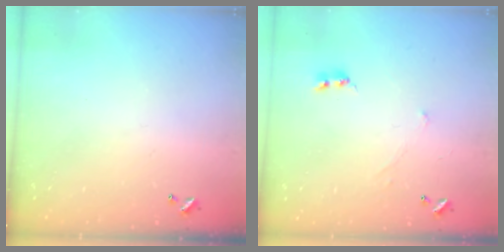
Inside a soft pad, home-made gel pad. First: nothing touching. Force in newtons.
{"total": 0.0}